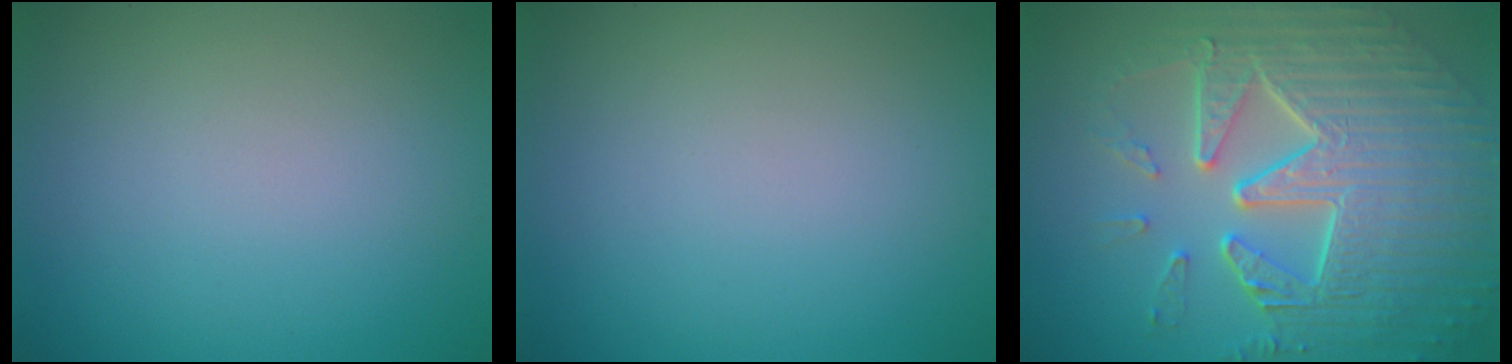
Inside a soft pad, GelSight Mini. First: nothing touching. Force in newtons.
{"total": 0.0}
{"total": 9.7, "press": 6.6, "slide": 7.1}